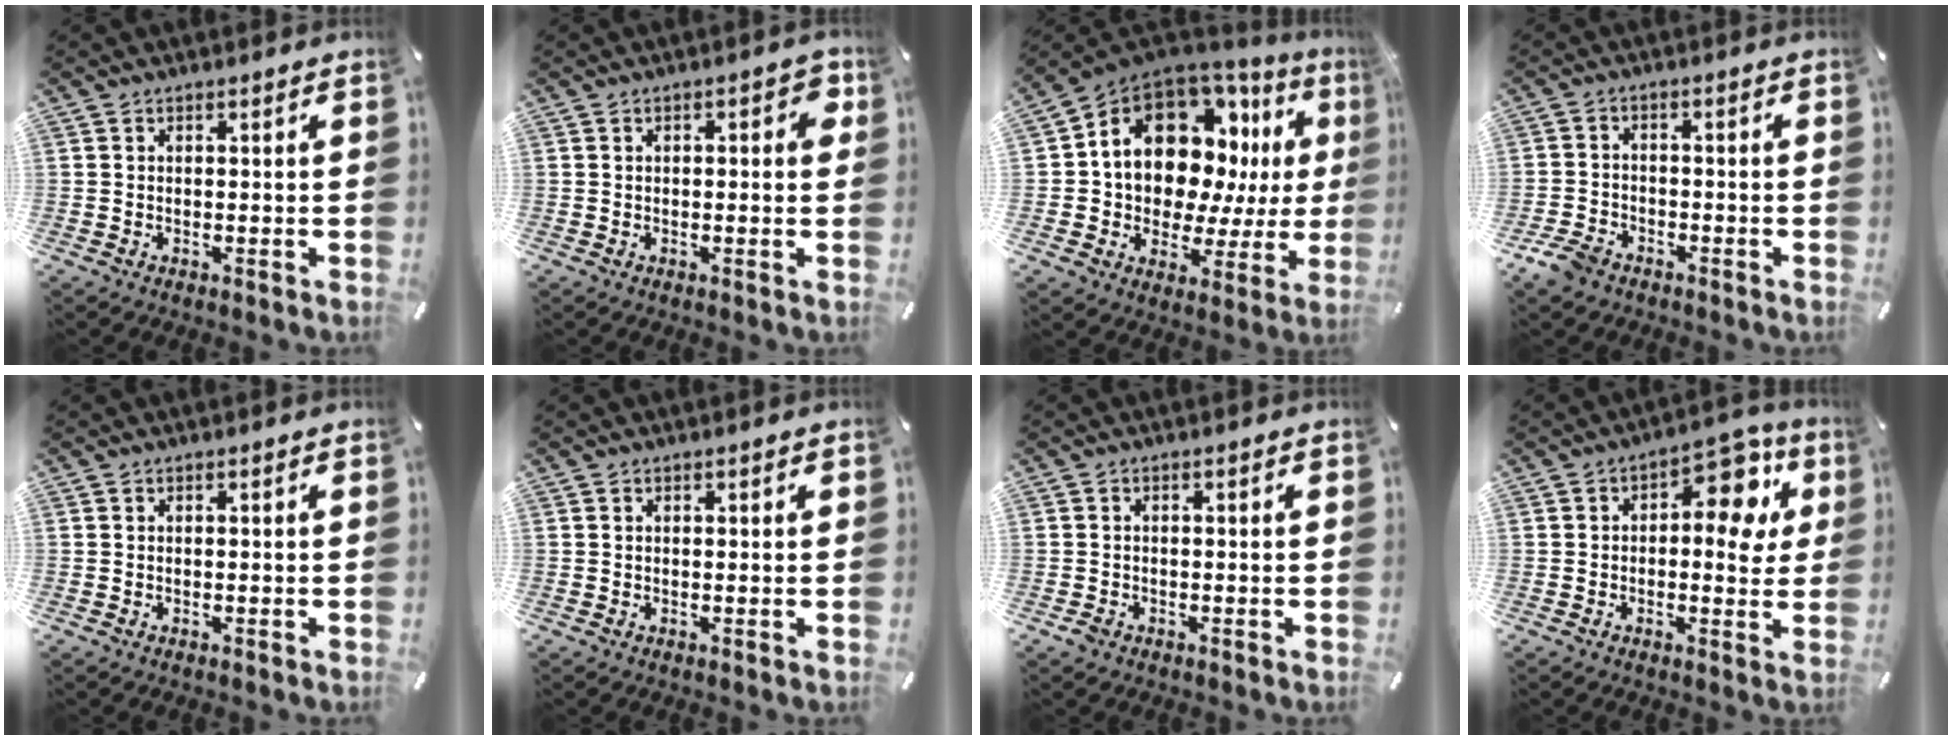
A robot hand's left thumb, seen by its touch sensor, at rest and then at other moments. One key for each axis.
{"total": 4.2, "fx": 0.5, "fy": 1.9, "fz": 3.7, "tx": -0.039, "ty": 0.000, "tz": 0.001}
{"total": 16.4, "fx": 7.2, "fy": 11.1, "fz": 9.6, "tx": -0.171, "ty": -0.065, "tz": 0.127}
{"total": 5.1, "fx": -3.7, "fy": 3.0, "fz": 1.8, "tx": -0.051, "ty": 0.016, "tz": -0.076}
{"total": 0.0}
{"total": 0.0}
{"total": 1.2, "fx": -0.6, "fy": 0.9, "fz": 0.5, "tx": -0.008, "ty": 0.004, "tz": -0.014}
{"total": 12.2, "fx": 3.4, "fy": 6.7, "fz": 9.6, "tx": -0.112, "ty": -0.022, "tz": 0.051}